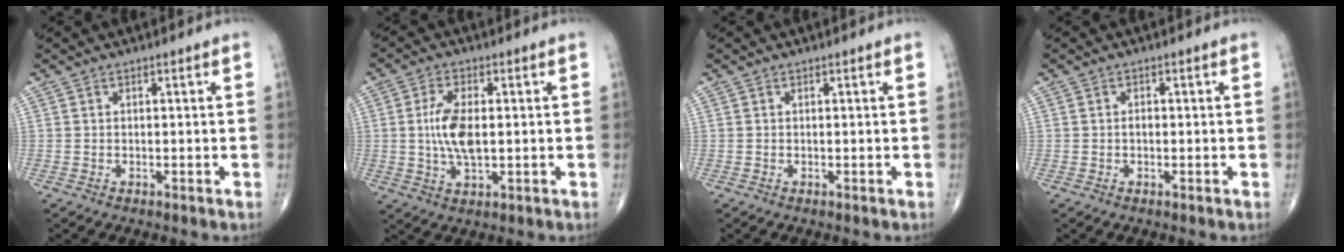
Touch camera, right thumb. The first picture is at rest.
{"total": 7.8, "force": [0.2, 3.5, 6.9], "torque": [-0.145, -0.004, 0.003]}
{"total": 0.0}
{"total": 0.8, "force": [-0.1, 0.5, 0.6], "torque": [-0.009, 0.001, -0.004]}